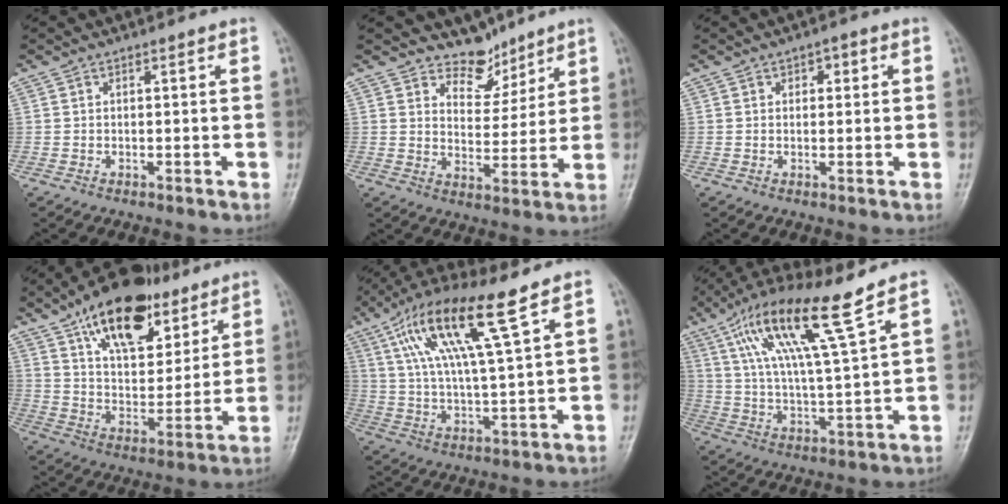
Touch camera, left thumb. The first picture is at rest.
{"total": 6.9, "force": [5.8, 3.7, 0.7], "torque": [0.022, -0.049, 0.107]}
{"total": 2.3, "force": [0.9, 1.5, 1.5], "torque": [-0.004, 0.001, 0.008]}
{"total": 20.5, "force": [12.2, 10.1, 13.0], "torque": [-0.166, -0.045, 0.204]}
{"total": 16.1, "force": [8.1, 2.6, 13.6], "torque": [-0.268, -0.015, 0.153]}
{"total": 15.1, "force": [8.6, 1.6, 12.3], "torque": [-0.231, -0.024, 0.164]}